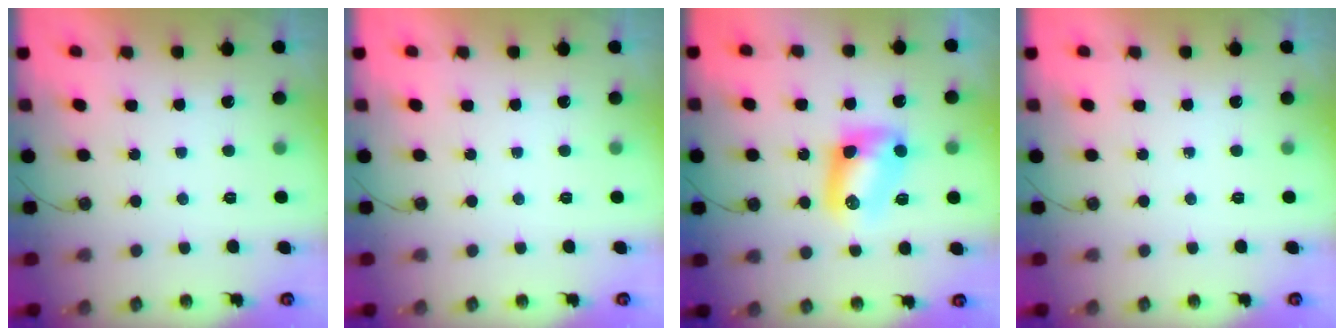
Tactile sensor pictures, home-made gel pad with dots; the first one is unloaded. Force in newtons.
{"total": 0.0}
{"total": 8.9, "press": 8.9, "slide": 0.2}
{"total": 0.0}